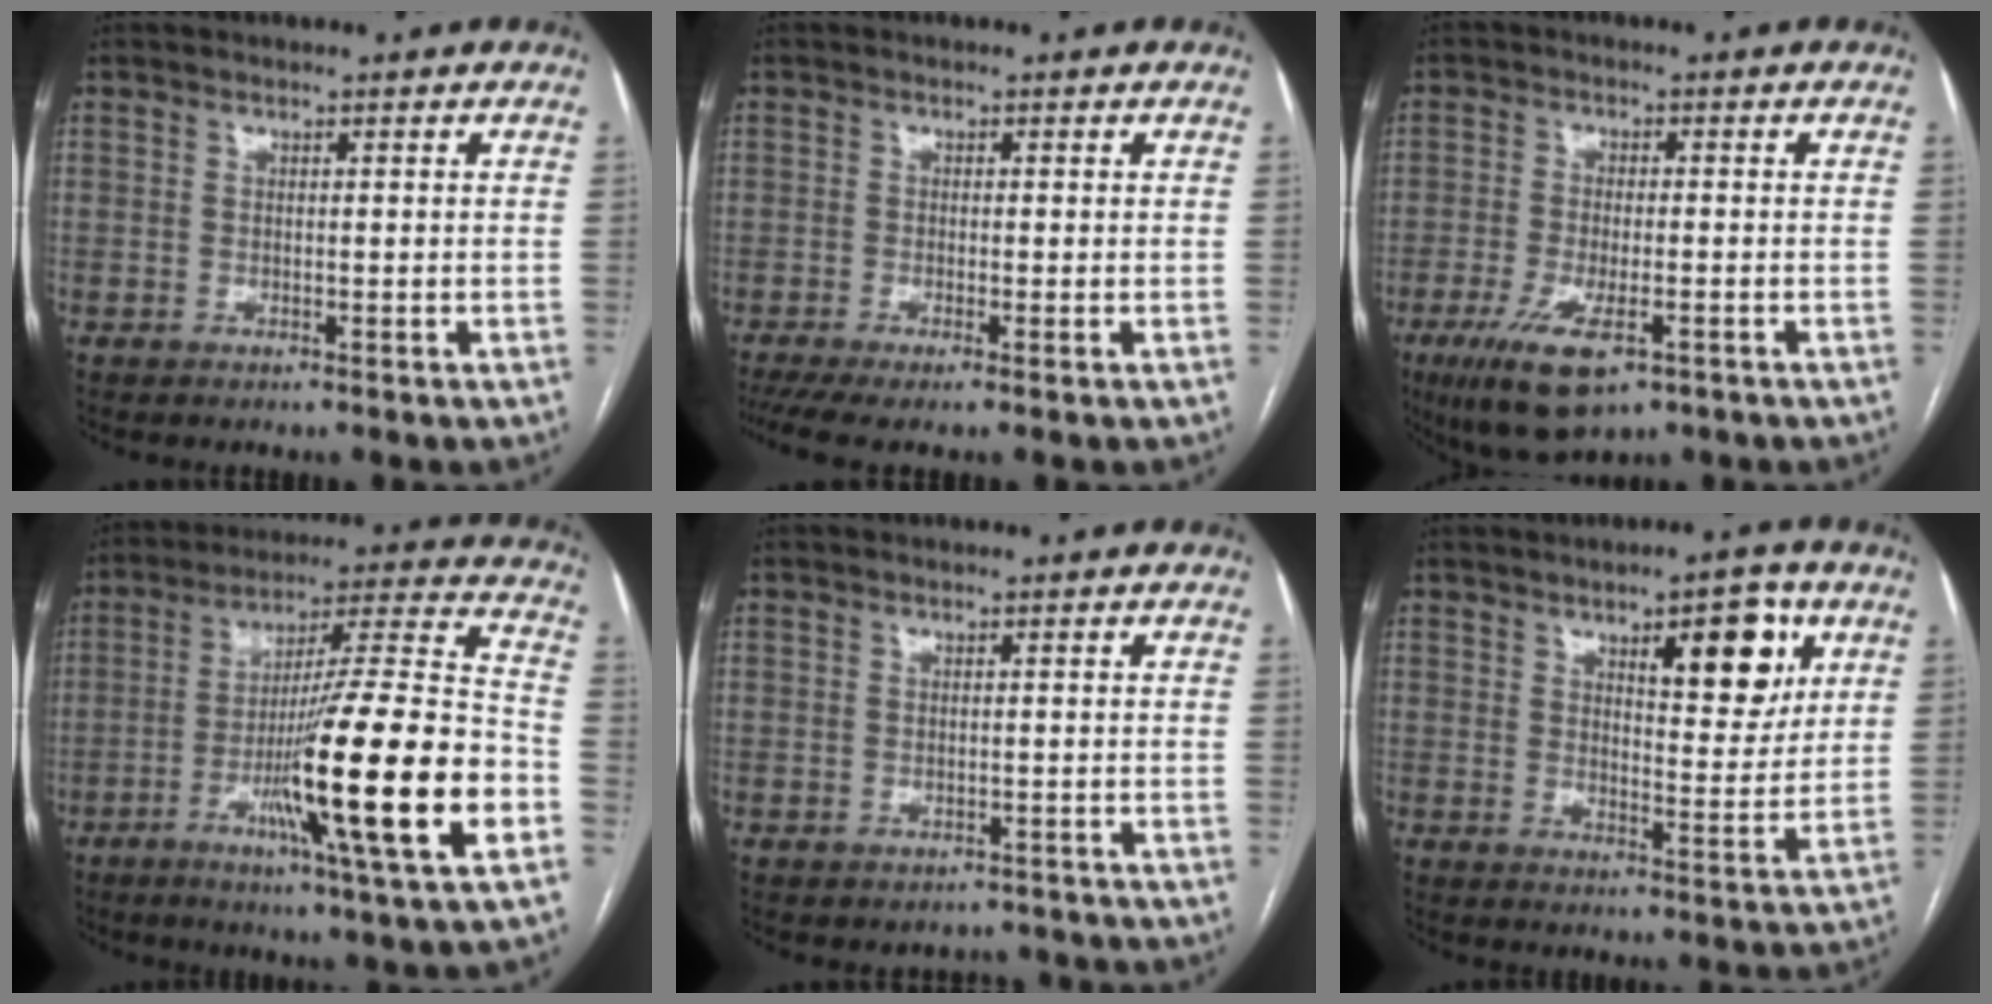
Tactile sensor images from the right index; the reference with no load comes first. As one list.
[{"total": 5.1, "force": [-3.3, 0.6, 3.9], "torque": [-0.069, -0.006, -0.059]}, {"total": 9.7, "force": [-5.1, 3.2, 7.6], "torque": [-0.143, -0.020, -0.081]}, {"total": 22.8, "force": [-7.5, -0.1, 21.5], "torque": [-0.332, -0.018, -0.127]}, {"total": 2.6, "force": [-2.2, 1.3, -0.4], "torque": [0.008, 0.008, -0.030]}, {"total": 9.6, "force": [4.6, 2.9, 7.9], "torque": [-0.106, 0.001, 0.065]}]